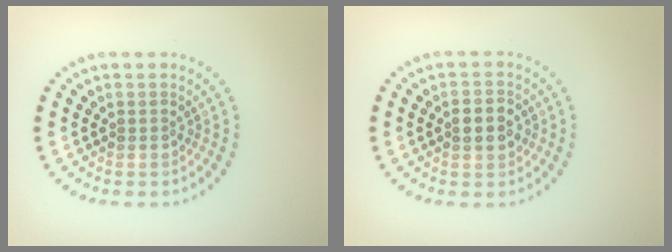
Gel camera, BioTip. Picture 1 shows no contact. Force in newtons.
{"total": 2.7, "press": 2.7, "slide": 0.2}